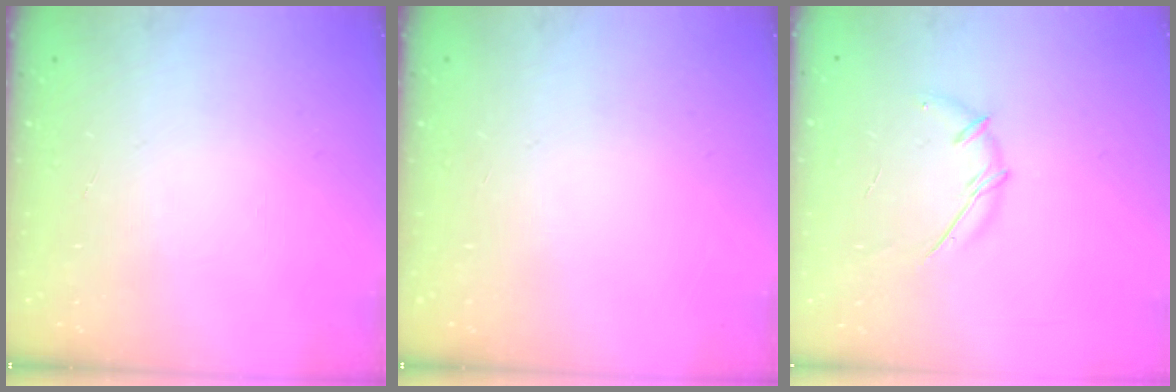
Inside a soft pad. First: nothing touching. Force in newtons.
{"total": 0.0}
{"total": 5.9, "press": 5.7, "slide": 1.3}